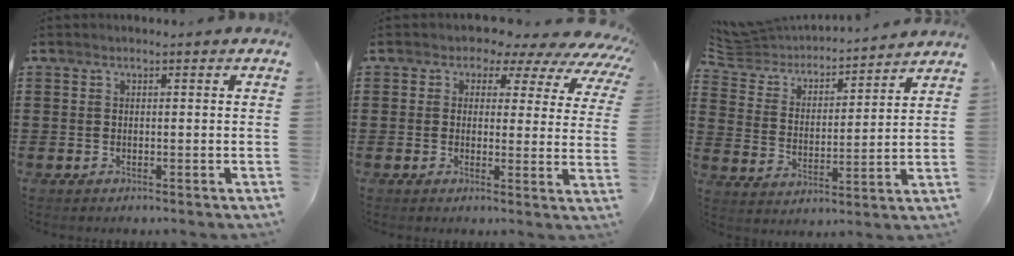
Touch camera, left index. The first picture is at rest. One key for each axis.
{"total": 3.9, "fx": 2.7, "fy": 2.4, "fz": 1.5, "tx": -0.034, "ty": -0.021, "tz": 0.038}
{"total": 4.1, "fx": 3.9, "fy": 1.1, "fz": 0.3, "tx": -0.034, "ty": -0.029, "tz": 0.059}